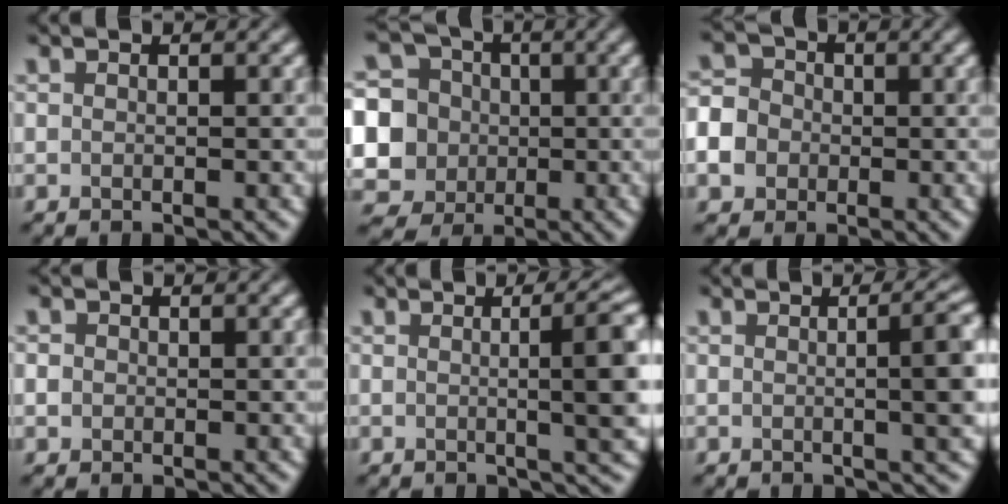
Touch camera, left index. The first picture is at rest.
{"total": 11.2, "force": [-0.6, 10.7, 3.5], "torque": [-0.127, 0.019, -0.027]}
{"total": 6.9, "force": [-2.0, 6.0, 2.6], "torque": [-0.063, -0.006, -0.060]}
{"total": 1.4, "force": [0.3, 1.3, 0.5], "torque": [-0.005, 0.005, -0.005]}
{"total": 6.9, "force": [0.2, 1.9, 6.6], "torque": [-0.069, 0.003, 0.005]}
{"total": 5.5, "force": [0.0, 1.7, 5.3], "torque": [-0.051, 0.007, 0.001]}